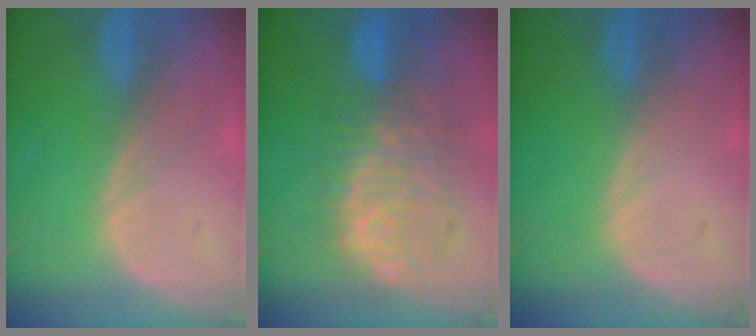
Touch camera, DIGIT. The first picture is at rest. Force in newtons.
{"total": 11.0, "press": 9.6, "slide": 5.4}
{"total": 0.0}